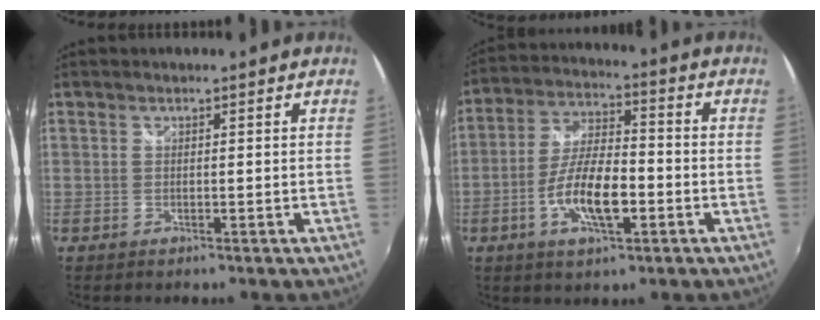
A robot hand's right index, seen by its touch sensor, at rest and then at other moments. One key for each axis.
{"total": 11.0, "fx": -3.7, "fy": 4.0, "fz": 9.6, "tx": -0.195, "ty": 0.000, "tz": -0.066}